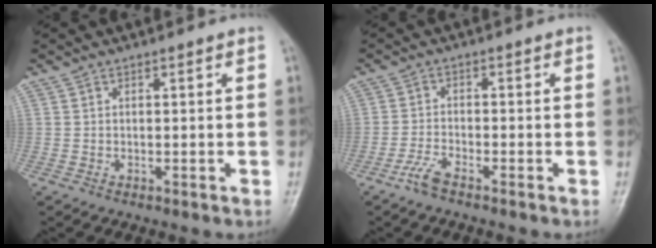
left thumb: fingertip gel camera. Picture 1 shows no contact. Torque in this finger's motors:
{"motor_torque": [-0.25, 0.27, 0.14, 0.06, 0.00]}